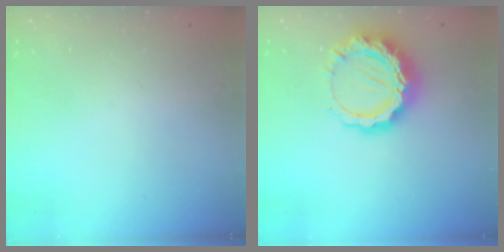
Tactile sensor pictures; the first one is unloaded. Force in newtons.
{"total": 14.1, "press": 14.0, "slide": 1.7}